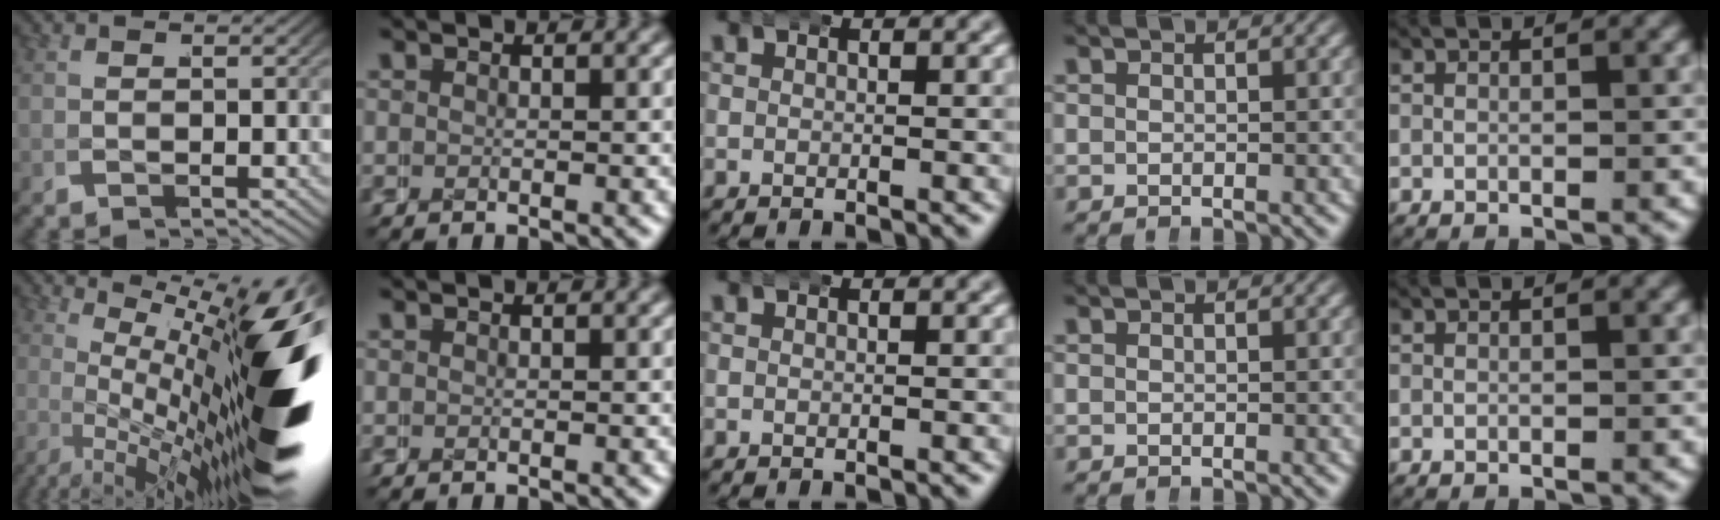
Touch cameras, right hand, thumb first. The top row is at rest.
{"thumb": {"total": 19.3, "force": [-0.5, 8.7, 17.2], "torque": [-0.232, -0.023, 0.008]}}